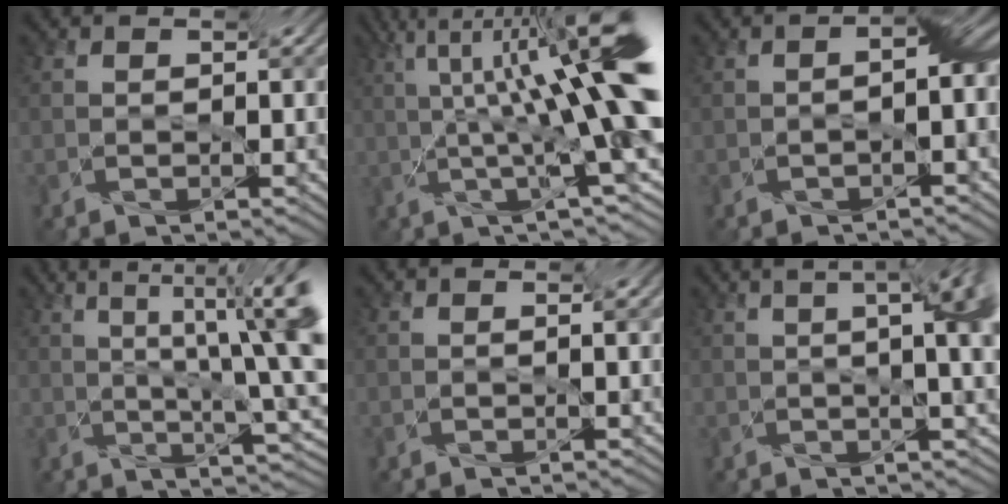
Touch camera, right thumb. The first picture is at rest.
{"total": 12.5, "force": [2.4, 2.1, 12.1], "torque": [-0.202, 0.013, 0.058]}
{"total": 3.4, "force": [-0.9, 0.7, 3.2], "torque": [-0.035, 0.011, -0.021]}
{"total": 11.8, "force": [1.5, 3.0, 11.3], "torque": [-0.138, 0.017, 0.029]}
{"total": 1.4, "force": [0.4, 0.0, 1.3], "torque": [-0.019, 0.005, 0.007]}
{"total": 12.9, "force": [3.9, 4.7, 11.4], "torque": [-0.128, 0.051, 0.053]}